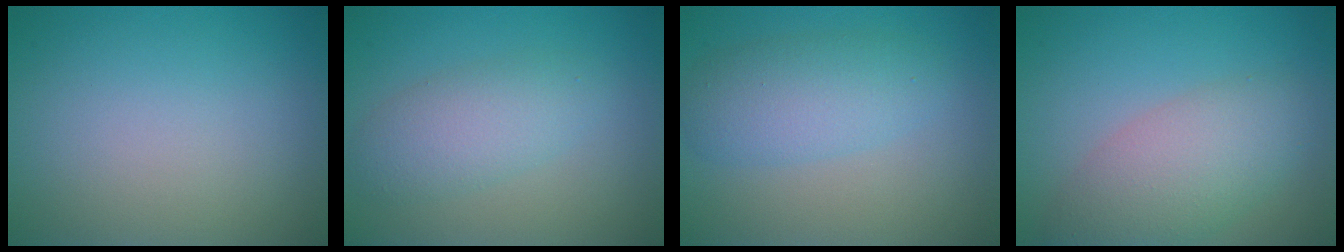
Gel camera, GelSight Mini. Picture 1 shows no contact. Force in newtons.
{"total": 3.7, "press": 3.7, "slide": 0.2}
{"total": 4.1, "press": 4.1, "slide": 0.2}
{"total": 5.2, "press": 5.2, "slide": 0.3}